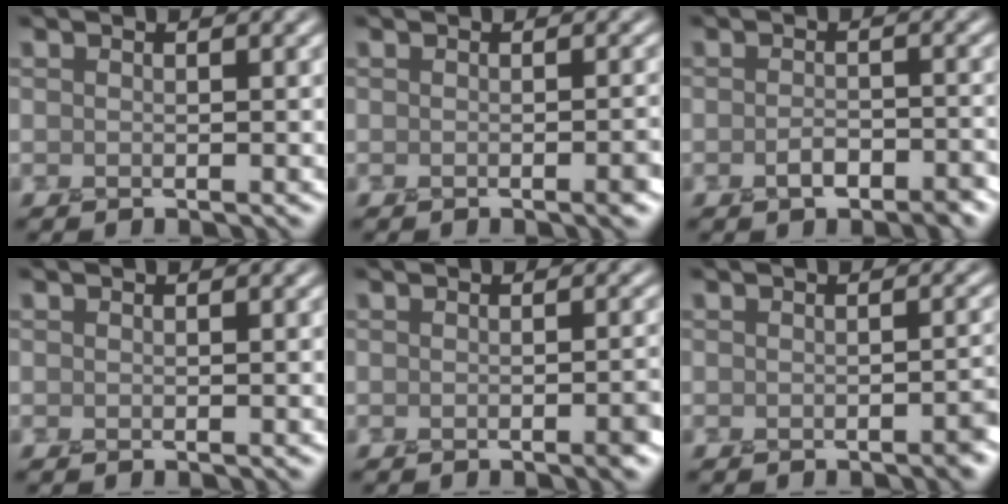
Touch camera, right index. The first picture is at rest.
{"total": 1.6, "force": [-0.6, 0.4, 1.4], "torque": [-0.015, 0.002, -0.010]}
{"total": 2.5, "force": [-1.5, 1.2, 1.5], "torque": [-0.024, 0.006, -0.024]}
{"total": 0.0}
{"total": 1.9, "force": [-0.8, 0.5, 1.6], "torque": [-0.018, 0.002, -0.015]}
{"total": 2.0, "force": [-1.0, 0.6, 1.7], "torque": [-0.019, 0.002, -0.018]}